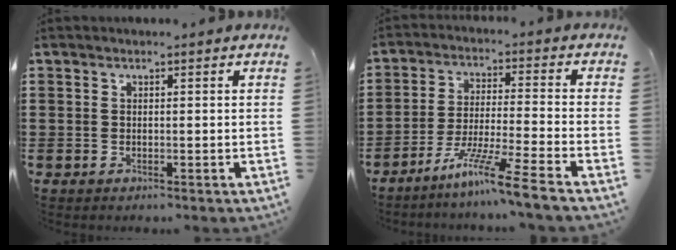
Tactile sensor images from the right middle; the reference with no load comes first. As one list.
[{"total": 8.6, "force": [-6.7, -0.9, 5.3], "torque": [-0.107, -0.016, -0.133]}]